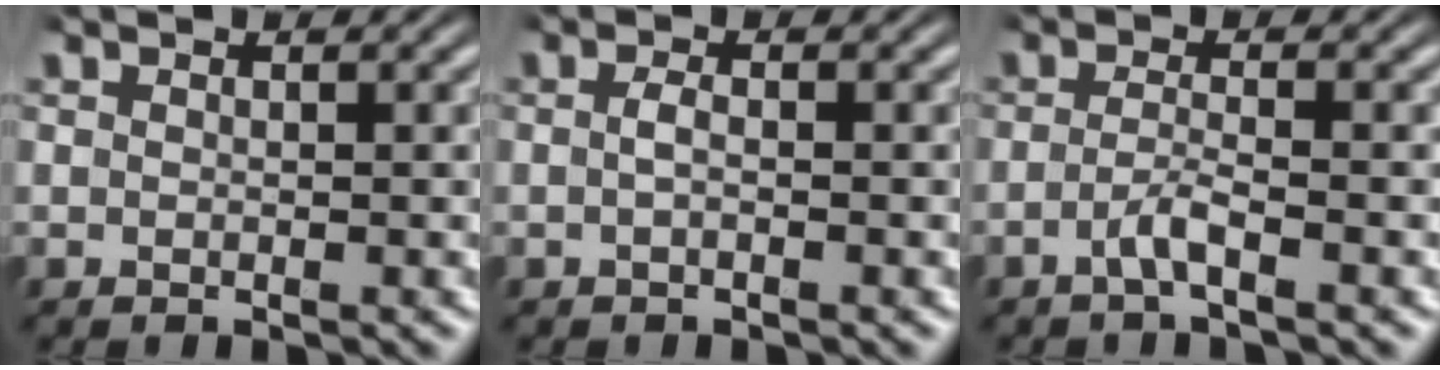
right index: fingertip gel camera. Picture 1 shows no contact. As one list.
[{"total": 1.1, "force": [-0.5, -0.1, 0.9], "torque": [-0.024, -0.007, -0.006]}, {"total": 2.1, "force": [-1.5, -0.2, 1.4], "torque": [-0.033, -0.011, -0.024]}]